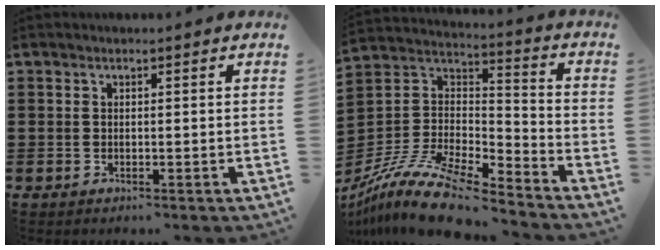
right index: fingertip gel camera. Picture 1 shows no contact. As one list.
[{"total": 14.0, "force": [-11.3, 3.6, 7.5], "torque": [-0.150, 0.035, -0.215]}]